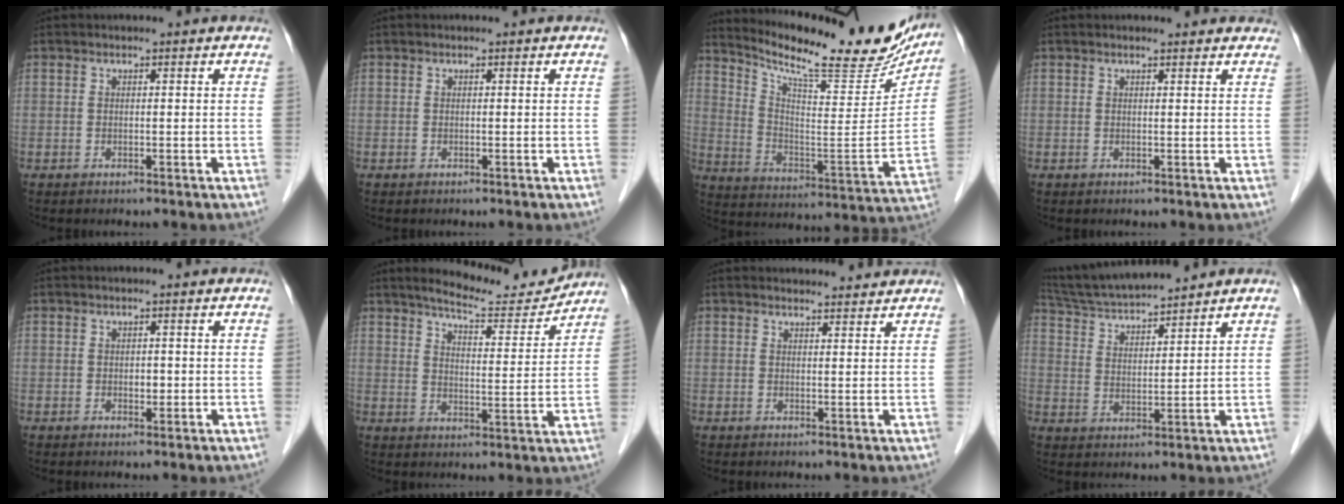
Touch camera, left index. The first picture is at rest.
{"total": 0.0}
{"total": 23.1, "force": [20.1, 3.9, 10.6], "torque": [-0.172, -0.050, 0.278]}
{"total": 3.4, "force": [3.1, 0.9, 1.0], "torque": [-0.011, 0.009, 0.023]}
{"total": 1.1, "force": [-0.5, 0.7, 0.7], "torque": [-0.010, -0.005, -0.009]}
{"total": 10.0, "force": [9.6, 0.8, 2.5], "torque": [-0.040, -0.015, 0.135]}
{"total": 3.9, "force": [3.8, 0.6, 0.4], "torque": [-0.008, 0.004, 0.041]}
{"total": 11.0, "force": [10.3, -0.2, 4.0], "torque": [-0.079, 0.012, 0.186]}